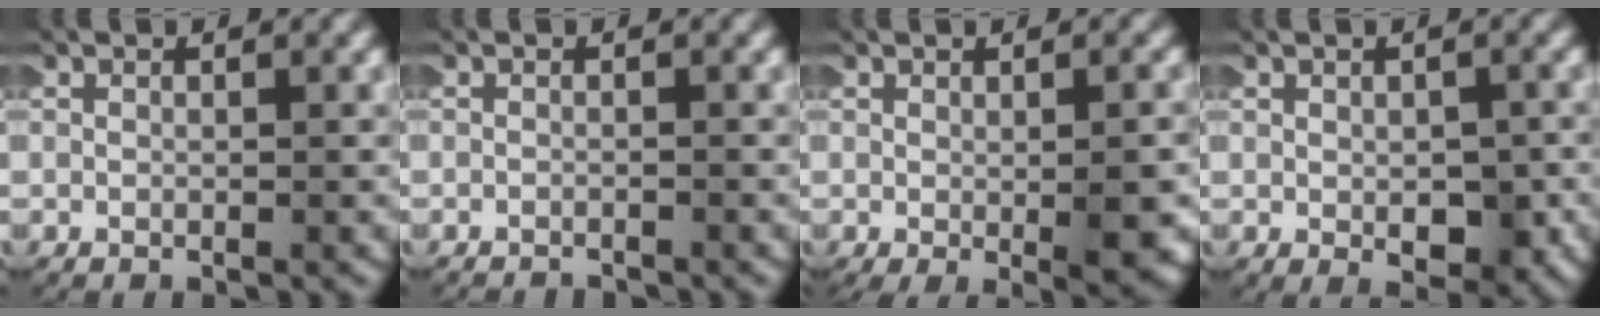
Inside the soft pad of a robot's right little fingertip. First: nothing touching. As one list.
[{"total": 1.6, "force": [-1.6, 0.0, -0.1], "torque": [-0.006, -0.009, -0.021]}, {"total": 2.4, "force": [-0.6, 0.3, 2.3], "torque": [-0.030, -0.009, -0.001]}, {"total": 2.9, "force": [-1.1, 1.5, 2.3], "torque": [-0.038, -0.010, -0.012]}]